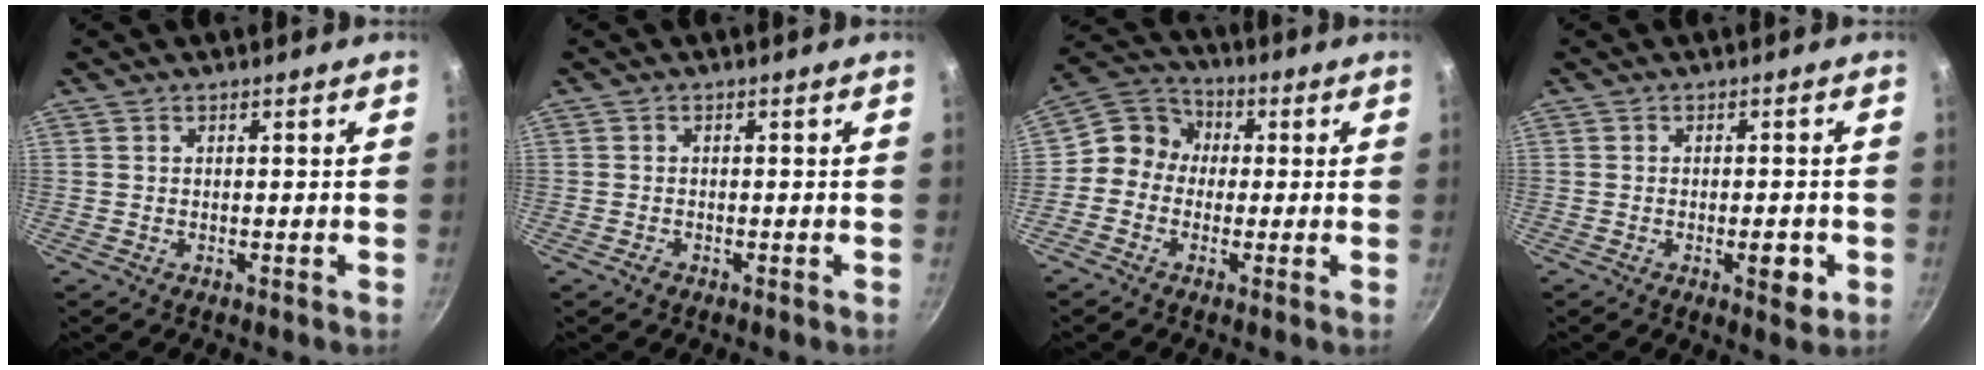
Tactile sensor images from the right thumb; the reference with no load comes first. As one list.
[{"total": 1.1, "force": [-0.8, 0.7, 0.4], "torque": [-0.008, 0.005, -0.014]}, {"total": 7.7, "force": [-0.3, 7.1, 3.1], "torque": [-0.030, 0.023, -0.034]}, {"total": 4.6, "force": [-1.4, 1.9, 3.9], "torque": [-0.040, 0.005, -0.016]}]